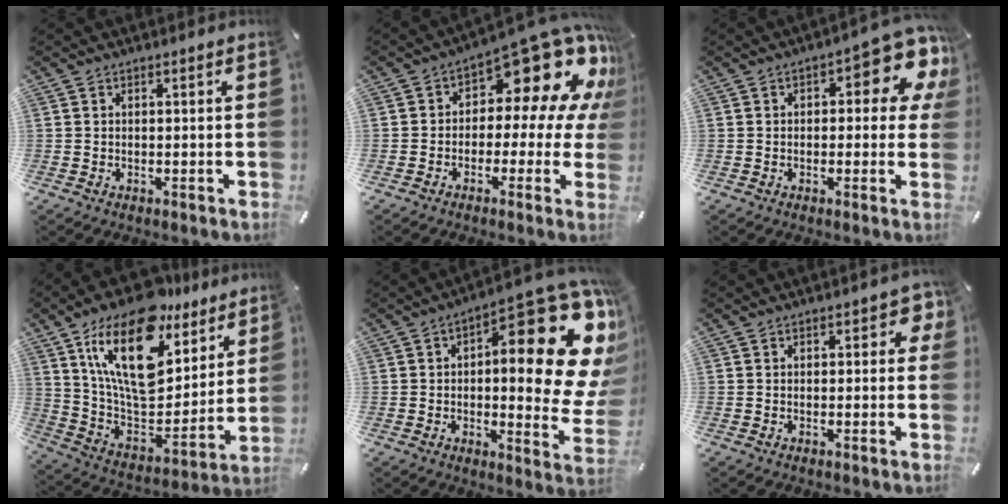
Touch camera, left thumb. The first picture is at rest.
{"total": 18.5, "force": [8.3, 9.0, 13.9], "torque": [-0.176, -0.065, 0.133]}
{"total": 12.3, "force": [5.2, 5.2, 9.8], "torque": [-0.118, -0.041, 0.085]}
{"total": 24.2, "force": [14.0, 12.1, 15.5], "torque": [-0.296, -0.089, 0.242]}
{"total": 26.8, "force": [8.1, 10.9, 23.1], "torque": [-0.279, -0.085, 0.139]}
{"total": 3.3, "force": [0.6, 1.9, 2.6], "torque": [-0.029, 0.001, 0.004]}